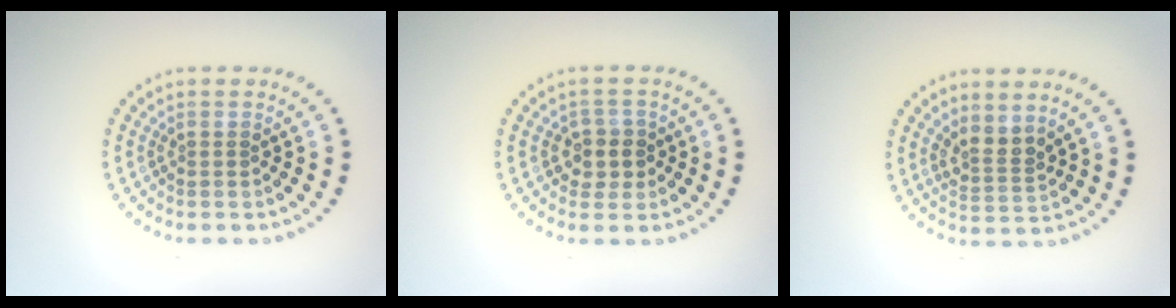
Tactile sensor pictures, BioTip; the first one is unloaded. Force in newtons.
{"total": 2.4, "press": 2.2, "slide": 0.9}
{"total": 2.4, "press": 1.8, "slide": 1.6}